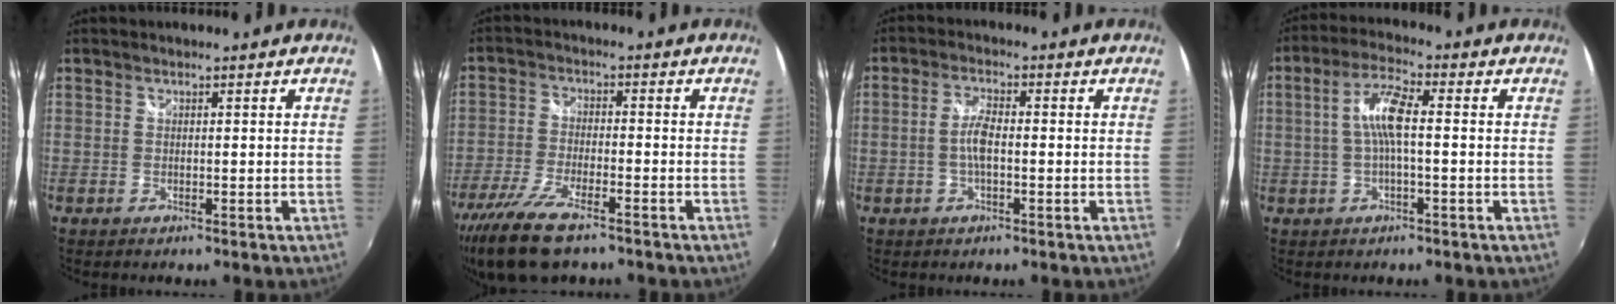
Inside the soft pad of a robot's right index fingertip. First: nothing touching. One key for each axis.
{"total": 12.4, "fx": -8.9, "fy": 3.5, "fz": 7.8, "tx": -0.181, "ty": -0.037, "tz": -0.171}
{"total": 4.1, "fx": -0.7, "fy": 1.3, "fz": 3.8, "tx": -0.078, "ty": 0.005, "tz": -0.012}
{"total": 6.6, "fx": -0.1, "fy": 1.2, "fz": 6.5, "tx": -0.133, "ty": 0.011, "tz": -0.002}